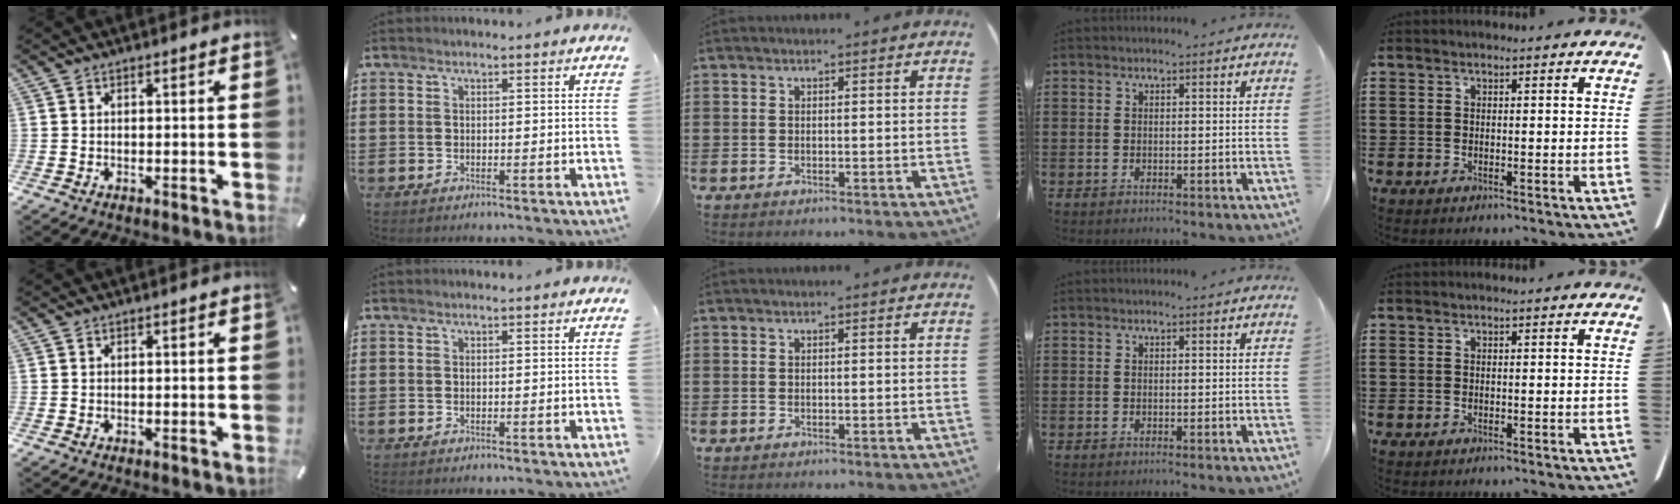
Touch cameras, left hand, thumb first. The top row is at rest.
{}